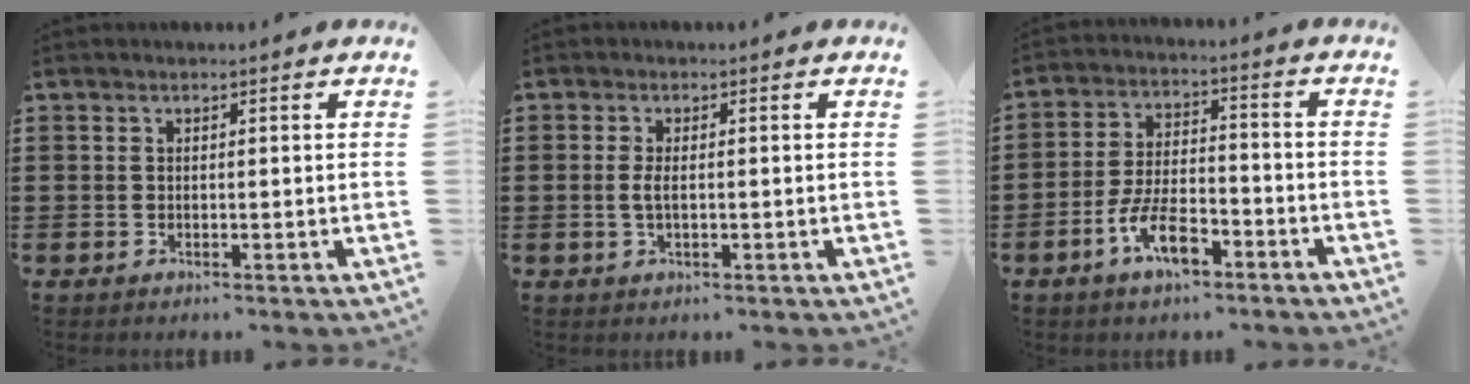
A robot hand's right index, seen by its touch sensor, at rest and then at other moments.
{"total": 2.1, "force": [-0.1, 0.7, 2.0], "torque": [-0.052, -0.005, -0.008]}
{"total": 8.5, "force": [-4.6, 3.4, 6.3], "torque": [-0.134, 0.003, -0.085]}